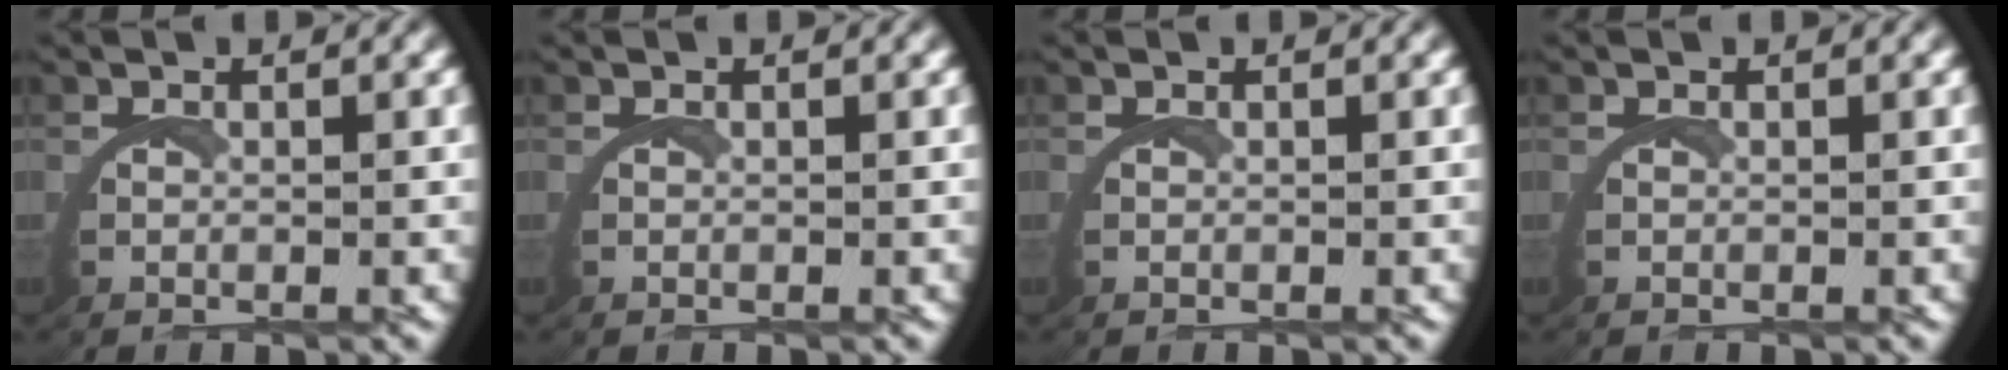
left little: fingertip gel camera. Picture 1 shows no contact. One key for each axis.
{"total": 0.0}
{"total": 0.0}
{"total": 0.0}